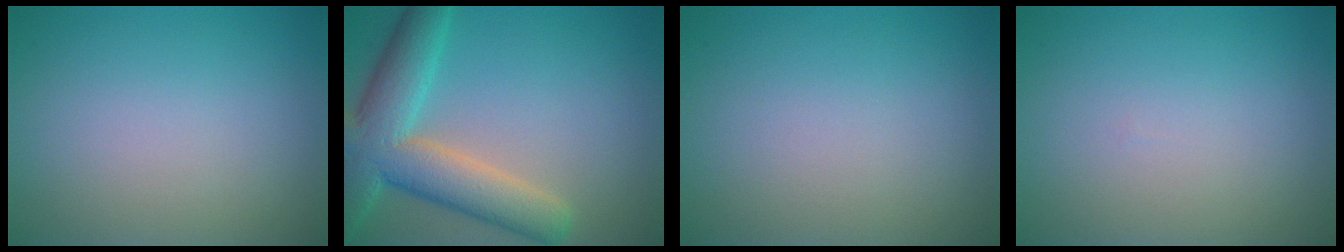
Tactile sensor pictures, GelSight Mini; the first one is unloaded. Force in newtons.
{"total": 8.5, "press": 8.4, "slide": 0.6}
{"total": 0.0}
{"total": 0.0}